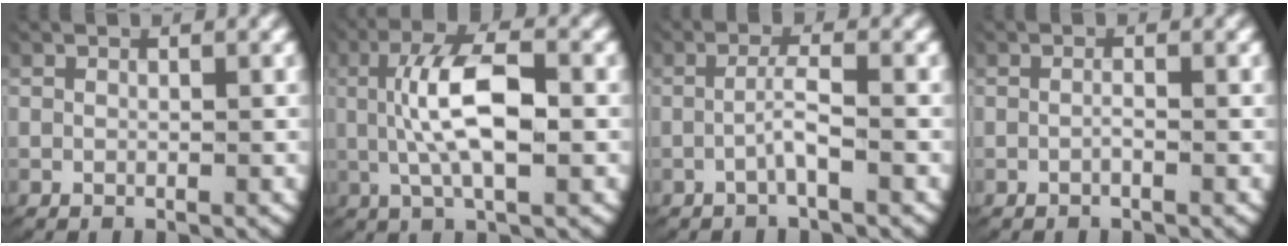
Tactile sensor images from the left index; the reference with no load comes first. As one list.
[{"total": 6.8, "force": [0.6, 2.3, 6.4], "torque": [-0.129, 0.007, 0.008]}, {"total": 2.2, "force": [-1.1, 0.1, 1.9], "torque": [-0.043, -0.003, -0.019]}, {"total": 0.8, "force": [-0.5, 0.1, 0.7], "torque": [-0.017, -0.002, -0.009]}]